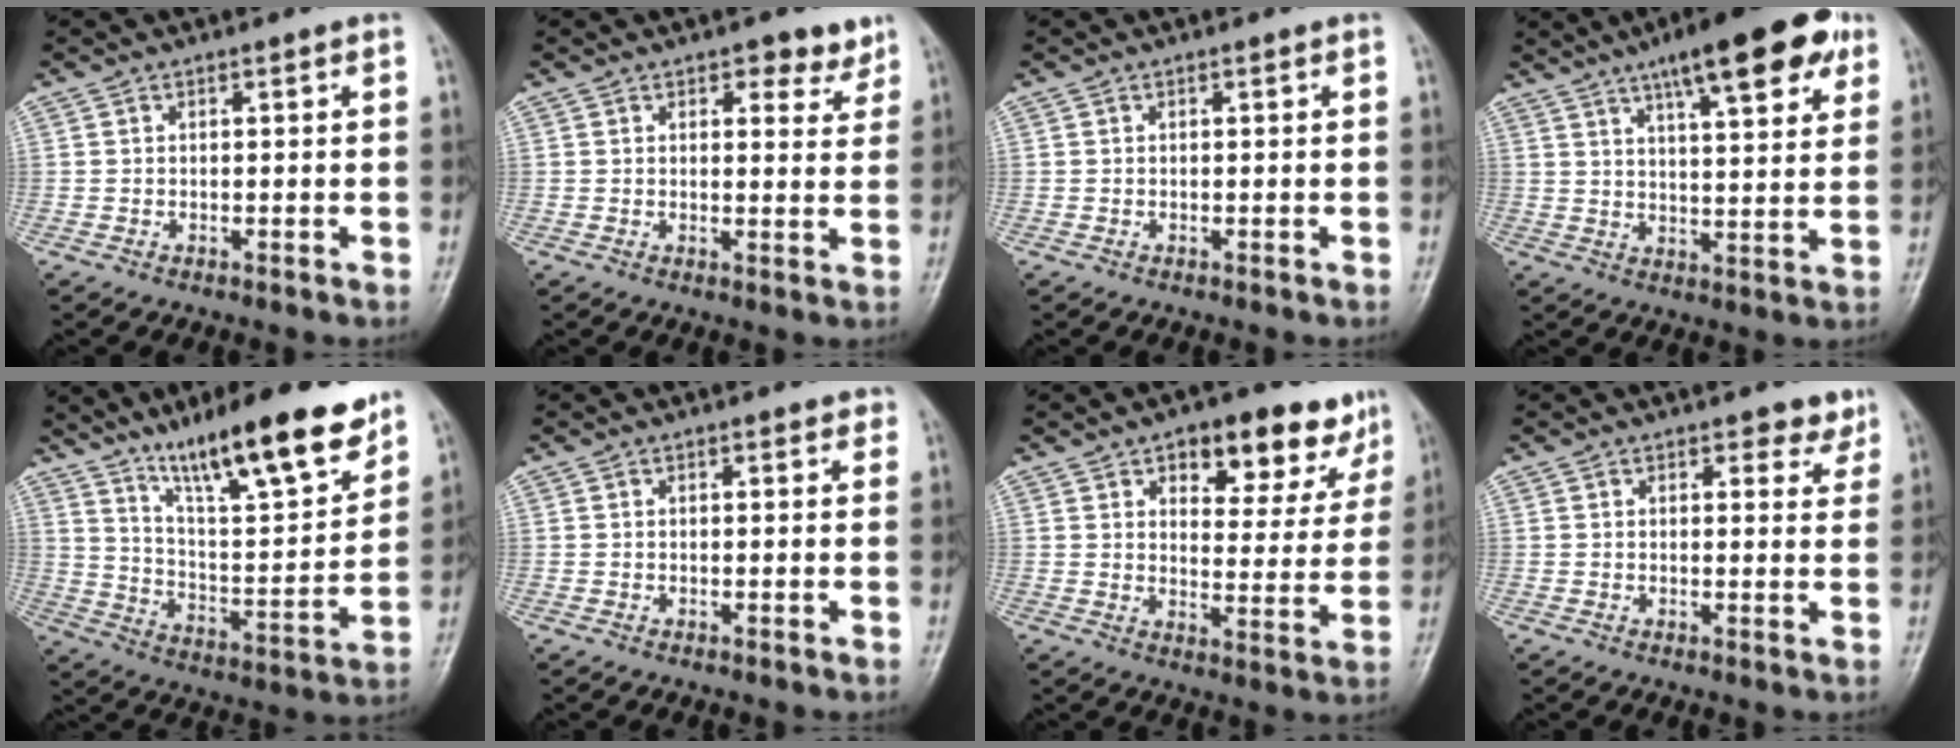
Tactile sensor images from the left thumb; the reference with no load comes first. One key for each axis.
{"total": 4.7, "fx": 3.2, "fy": 2.4, "fz": 2.4, "tx": -0.002, "ty": -0.016, "tz": 0.039}
{"total": 0.0}
{"total": 17.0, "fx": 9.7, "fy": 4.9, "fz": 13.0, "tx": -0.159, "ty": -0.022, "tz": 0.140}
{"total": 19.9, "fx": 14.2, "fy": 3.9, "fz": 13.5, "tx": -0.186, "ty": -0.072, "tz": 0.239}
{"total": 1.1, "fx": 0.7, "fy": 0.6, "fz": 0.6, "tx": -0.001, "ty": -0.002, "tz": 0.005}
{"total": 13.8, "fx": 8.6, "fy": 6.9, "fz": 8.3, "tx": -0.048, "ty": -0.039, "tz": 0.115}
{"total": 3.5, "fx": 2.5, "fy": 1.8, "fz": 1.6, "tx": 0.008, "ty": -0.013, "tz": 0.029}